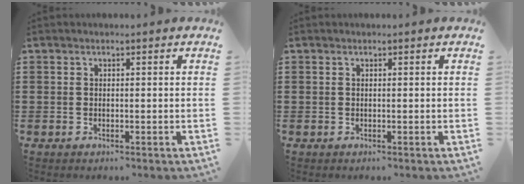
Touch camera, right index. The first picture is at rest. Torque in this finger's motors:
{"motor_torque": [0.05, 0.04, 0.02, 0.00]}